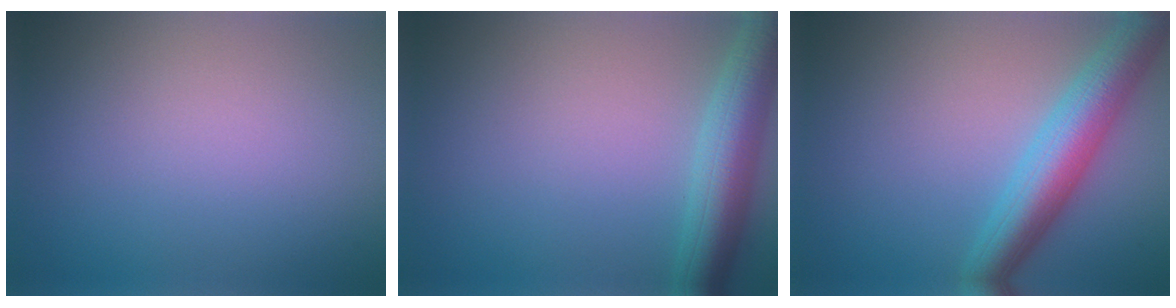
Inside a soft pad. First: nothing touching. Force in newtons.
{"total": 5.7, "press": 5.7, "slide": 0.2}
{"total": 6.5, "press": 6.5, "slide": 0.2}